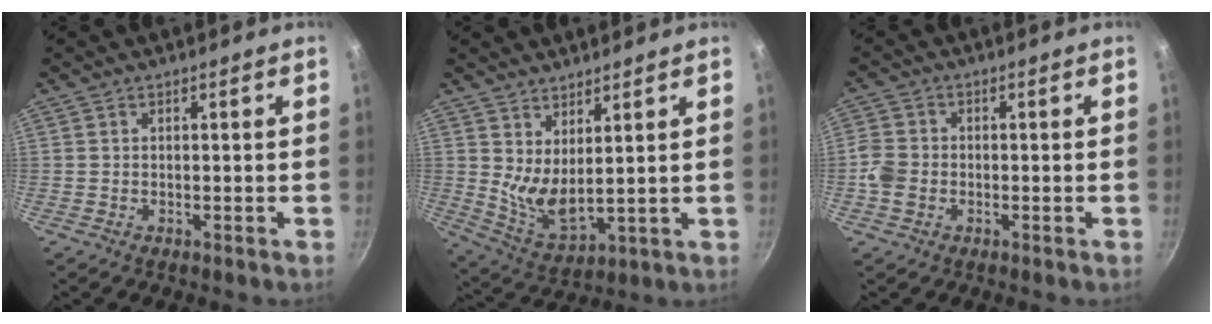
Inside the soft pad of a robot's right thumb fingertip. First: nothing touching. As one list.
[{"total": 8.1, "force": [4.3, 3.0, 6.2], "torque": [-0.104, -0.056, 0.085]}, {"total": 4.6, "force": [-1.2, 3.7, 2.3], "torque": [-0.045, 0.014, -0.031]}]